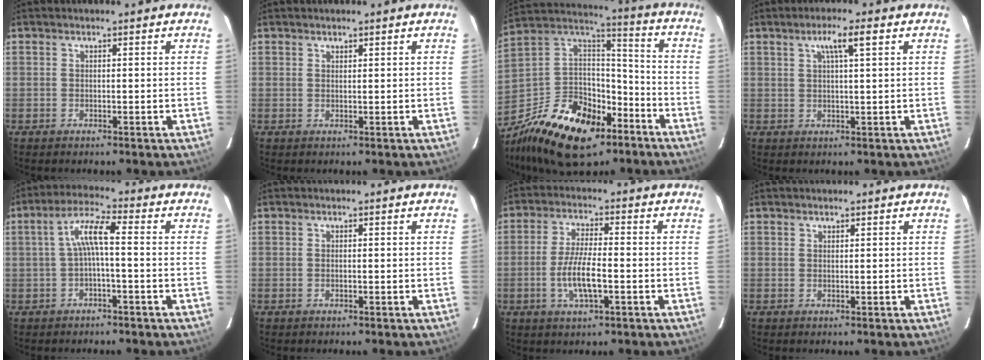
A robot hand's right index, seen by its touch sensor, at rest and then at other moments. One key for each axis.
{"total": 0.7, "fx": 0.6, "fy": 0.2, "fz": 0.1, "tx": -0.003, "ty": 0.001, "tz": 0.011}
{"total": 24.7, "fx": -14.3, "fy": 14.4, "fz": 14.1, "tx": -0.302, "ty": 0.022, "tz": -0.228}
{"total": 4.2, "fx": 1.9, "fy": 0.2, "fz": 3.7, "tx": -0.067, "ty": 0.008, "tz": 0.034}
{"total": 5.5, "fx": -0.7, "fy": 0.8, "fz": 5.4, "tx": -0.115, "ty": 0.016, "tz": -0.011}
{"total": 0.0}
{"total": 7.5, "fx": -2.2, "fy": 1.9, "fz": 6.9, "tx": -0.137, "ty": -0.005, "tz": -0.042}
{"total": 0.5, "fx": 0.5, "fy": 0.2, "fz": 0.1, "tx": -0.002, "ty": 0.002, "tz": 0.009}